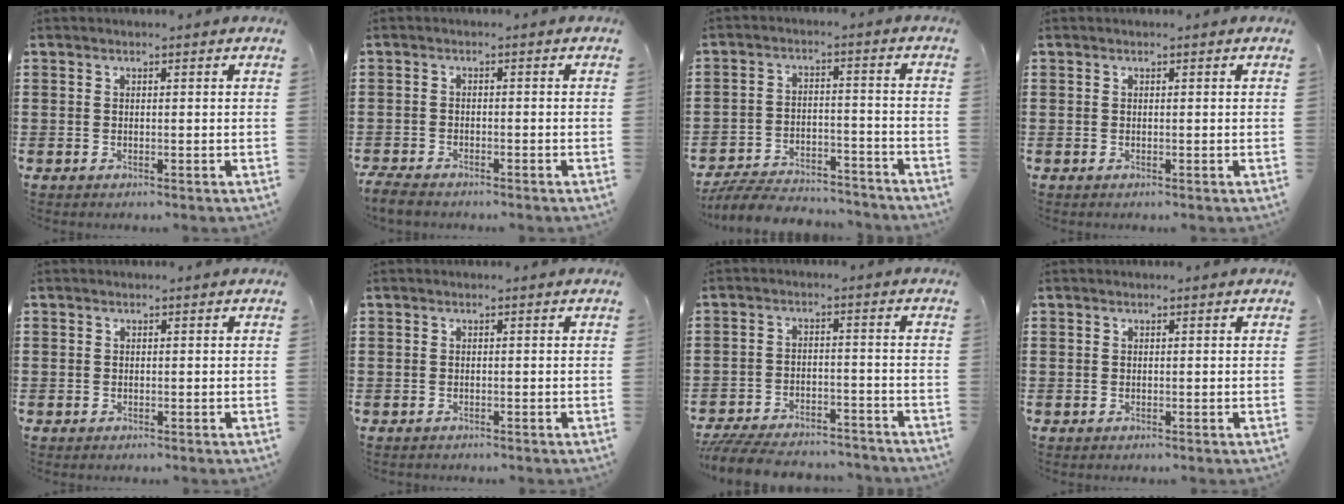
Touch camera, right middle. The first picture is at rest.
{"total": 2.5, "force": [-2.4, 0.6, 0.5], "torque": [-0.020, 0.001, -0.051]}
{"total": 7.1, "force": [-6.8, 1.1, 1.5], "torque": [-0.026, 0.016, -0.134]}
{"total": 0.0}
{"total": 0.6, "force": [-0.2, 0.5, 0.0], "torque": [-0.001, 0.005, -0.006]}
{"total": 0.9, "force": [-0.6, 0.6, -0.2], "torque": [0.002, 0.005, -0.015]}
{"total": 6.8, "force": [-6.5, 1.1, 1.5], "torque": [-0.034, 0.010, -0.130]}
{"total": 0.0}